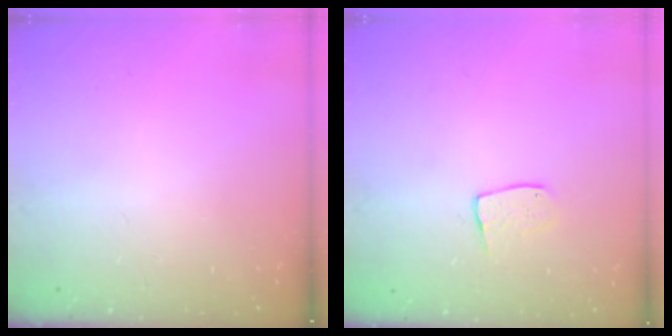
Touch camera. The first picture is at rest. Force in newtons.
{"total": 6.1, "press": 6.1, "slide": 0.3}